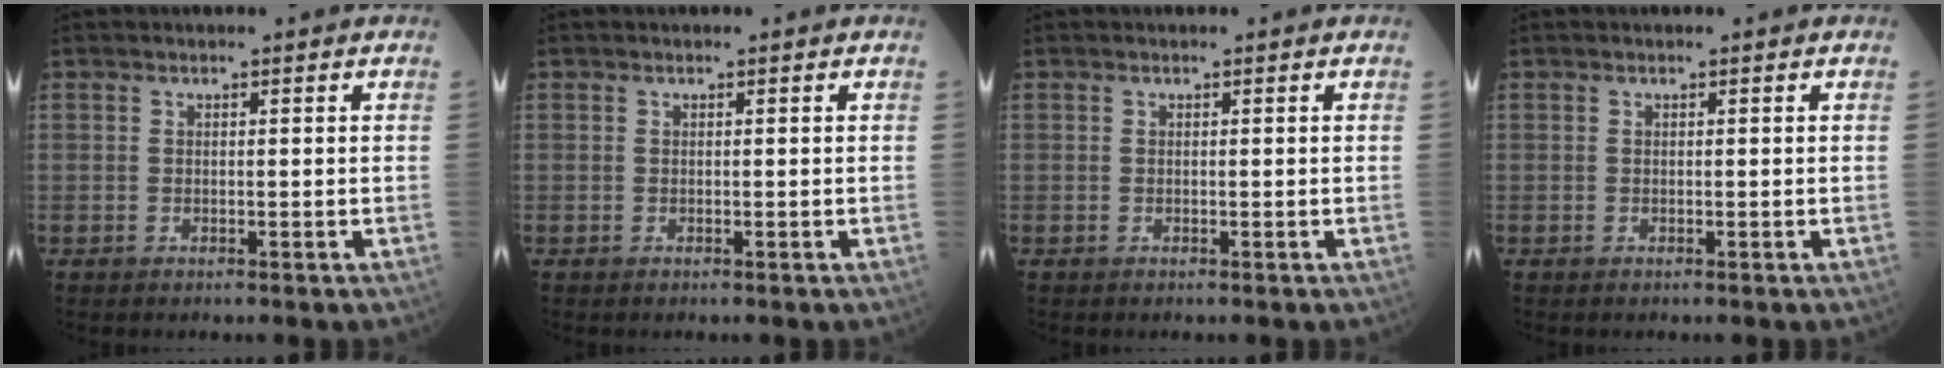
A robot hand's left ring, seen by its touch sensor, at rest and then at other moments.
{"total": 0.0}
{"total": 0.0}
{"total": 0.0}